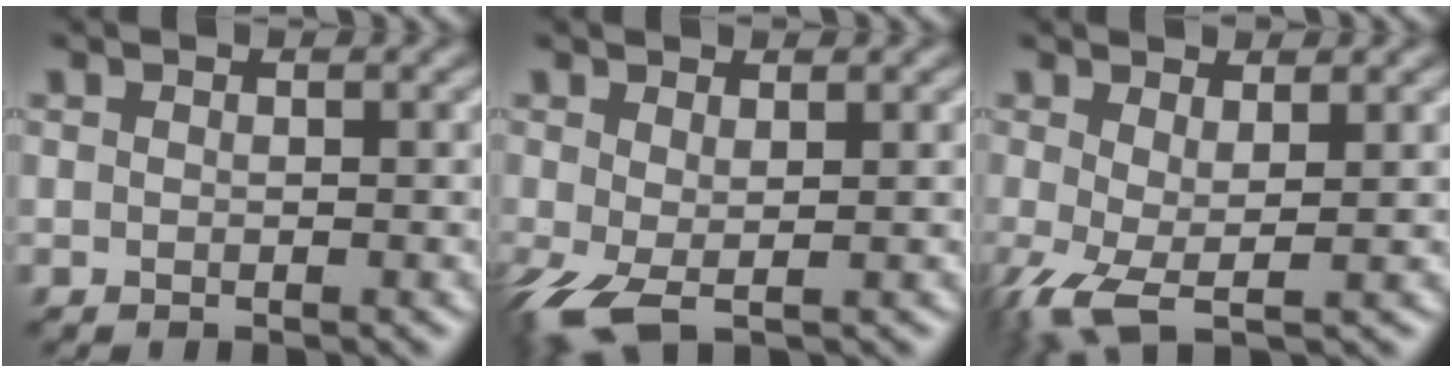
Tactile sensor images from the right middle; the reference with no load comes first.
{"total": 3.6, "force": [-0.6, 1.4, 3.2], "torque": [-0.081, -0.006, -0.014]}
{"total": 3.9, "force": [-0.5, 1.0, 3.7], "torque": [-0.084, -0.008, -0.015]}